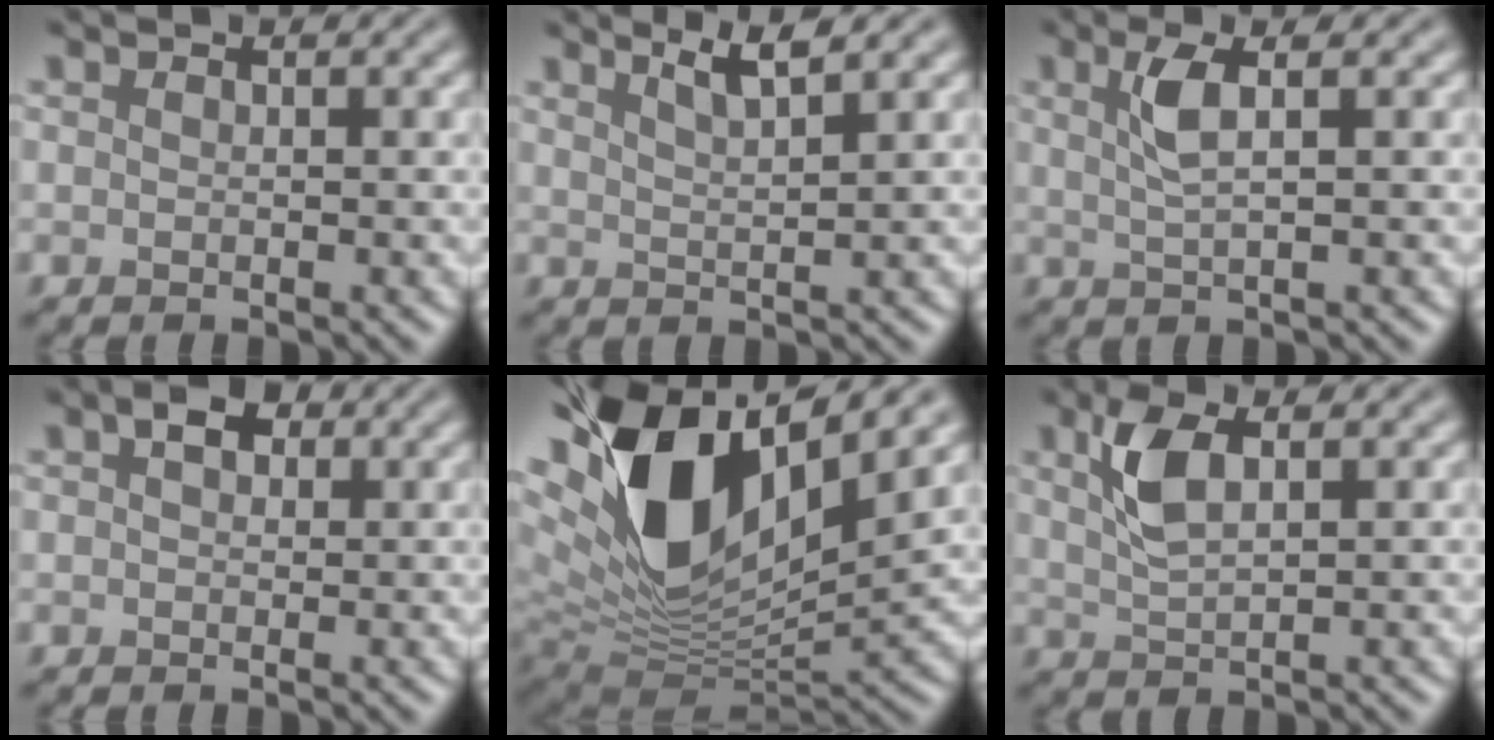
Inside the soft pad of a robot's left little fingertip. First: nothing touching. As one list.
[{"total": 2.6, "force": [1.9, 0.4, 1.7], "torque": [-0.018, 0.008, 0.033]}, {"total": 2.8, "force": [0.9, 0.7, 2.5], "torque": [-0.049, 0.002, 0.019]}, {"total": 2.2, "force": [0.8, 1.5, 1.4], "torque": [-0.022, 0.007, 0.008]}, {"total": 15.8, "force": [5.9, 8.0, 12.2], "torque": [-0.259, 0.009, 0.107]}, {"total": 3.7, "force": [1.5, 1.6, 3.0], "torque": [-0.071, 0.007, 0.033]}]